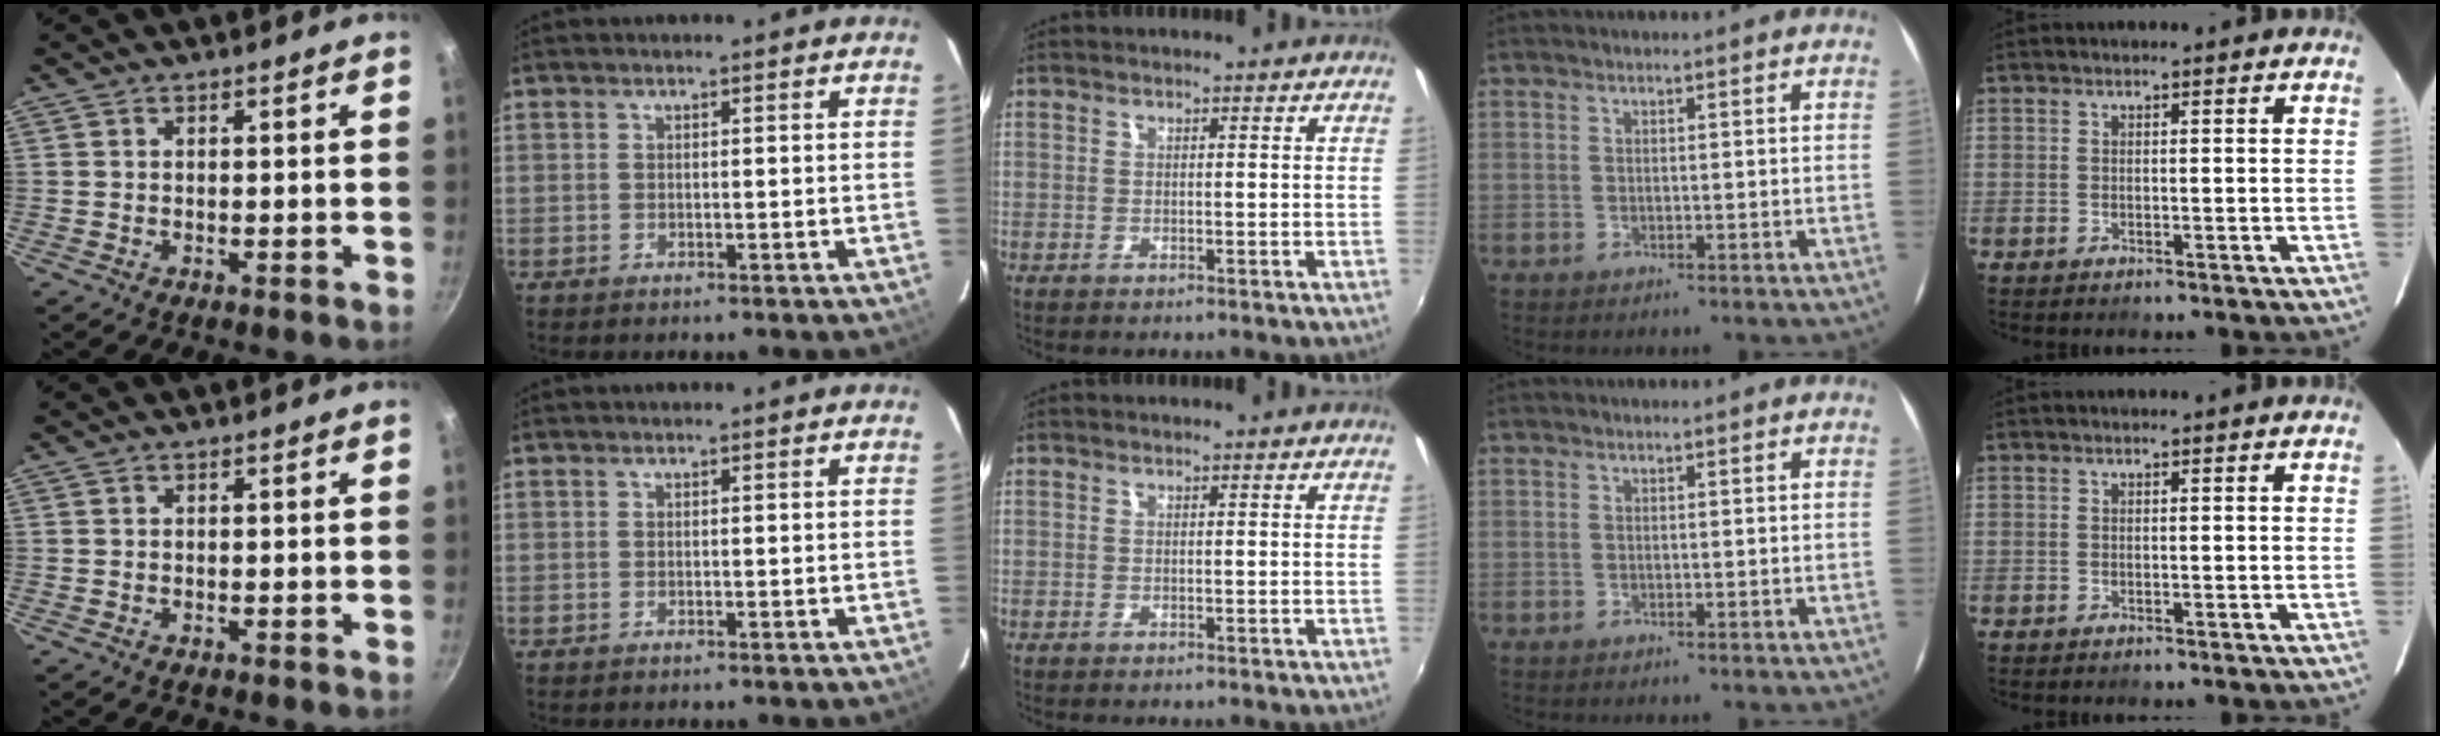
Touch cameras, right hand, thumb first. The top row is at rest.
{}